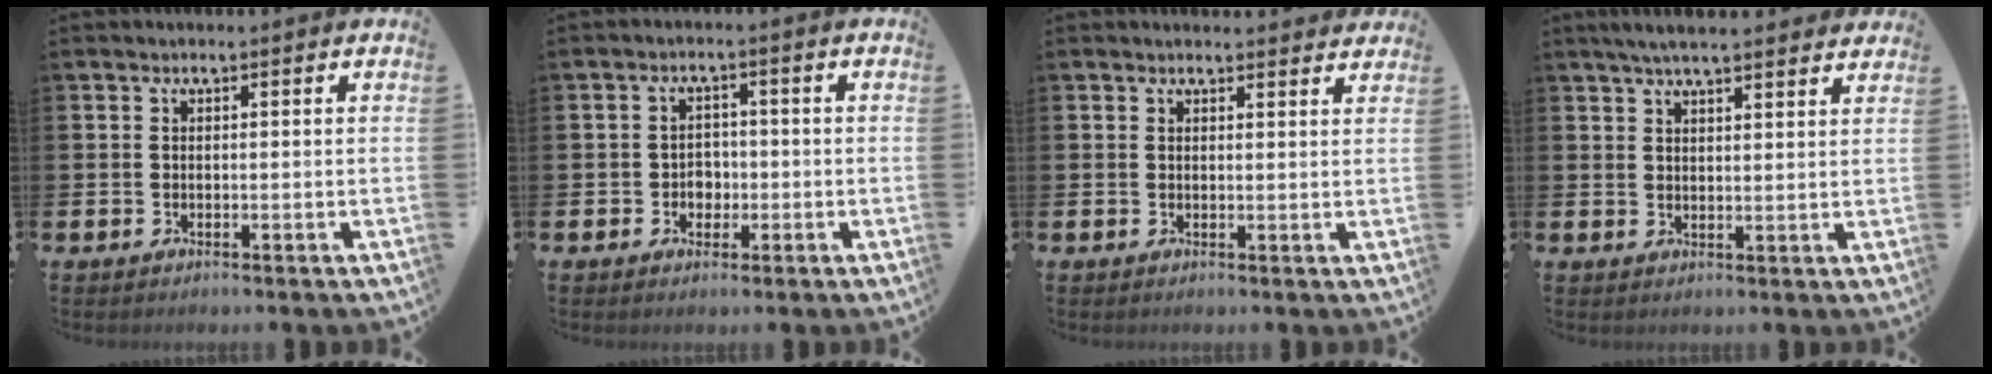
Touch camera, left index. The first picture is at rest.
{"total": 2.5, "force": [-0.6, 2.3, 1.0], "torque": [-0.012, 0.003, -0.019]}
{"total": 1.7, "force": [1.7, 0.2, -0.1], "torque": [0.011, -0.009, 0.029]}
{"total": 4.7, "force": [4.4, 0.5, 1.7], "torque": [-0.039, -0.012, 0.078]}